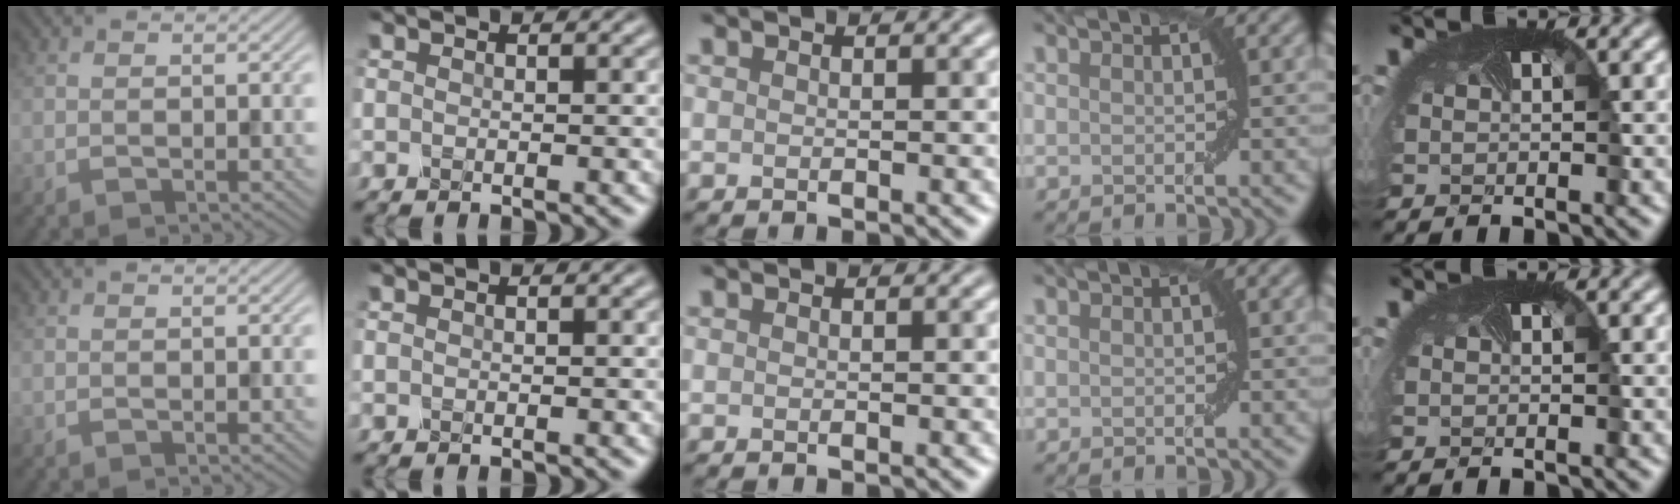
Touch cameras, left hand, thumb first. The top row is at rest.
{}